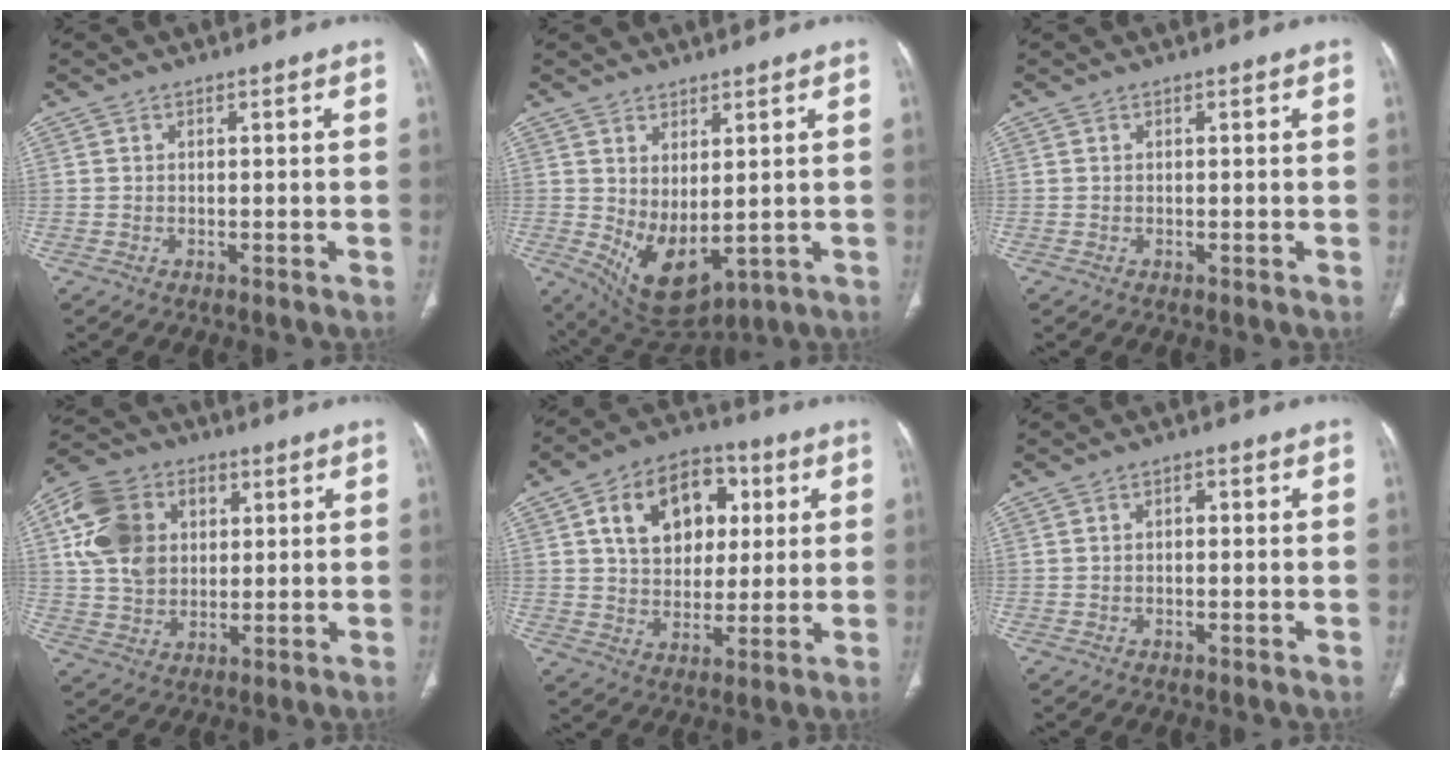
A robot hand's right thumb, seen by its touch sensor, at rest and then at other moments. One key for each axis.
{"total": 9.5, "fx": -0.1, "fy": 4.8, "fz": 8.2, "tx": -0.133, "ty": -0.019, "tz": 0.030}
{"total": 0.0}
{"total": 15.1, "fx": 4.0, "fy": 11.6, "fz": 8.9, "tx": -0.149, "ty": 0.007, "tz": 0.071}
{"total": 15.5, "fx": 4.8, "fy": 11.2, "fz": 9.6, "tx": -0.113, "ty": 0.001, "tz": 0.077}
{"total": 1.4, "fx": 0.2, "fy": 0.8, "fz": 1.1, "tx": -0.019, "ty": 0.008, "tz": 0.002}